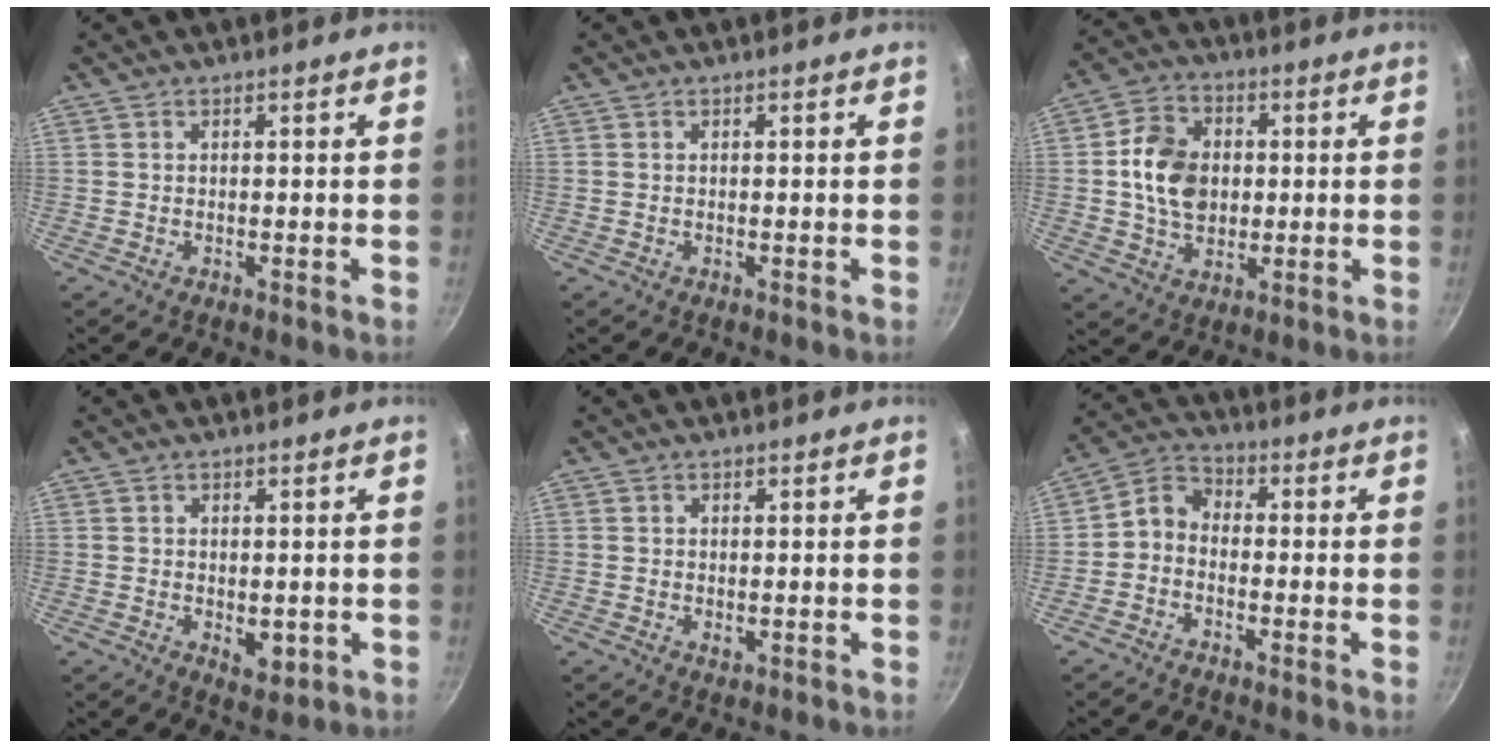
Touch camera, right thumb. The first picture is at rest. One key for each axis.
{"total": 0.0}
{"total": 11.6, "fx": 0.9, "fy": 9.0, "fz": 7.2, "tx": -0.101, "ty": 0.010, "tz": 0.011}
{"total": 3.9, "fx": -0.3, "fy": 2.6, "fz": 2.9, "tx": -0.038, "ty": -0.010, "tz": 0.000}
{"total": 1.2, "fx": 0.4, "fy": 0.9, "fz": 0.7, "tx": -0.010, "ty": -0.002, "tz": 0.006}
{"total": 5.0, "fx": -1.5, "fy": 3.9, "fz": 2.8, "tx": -0.047, "ty": 0.030, "tz": -0.048}